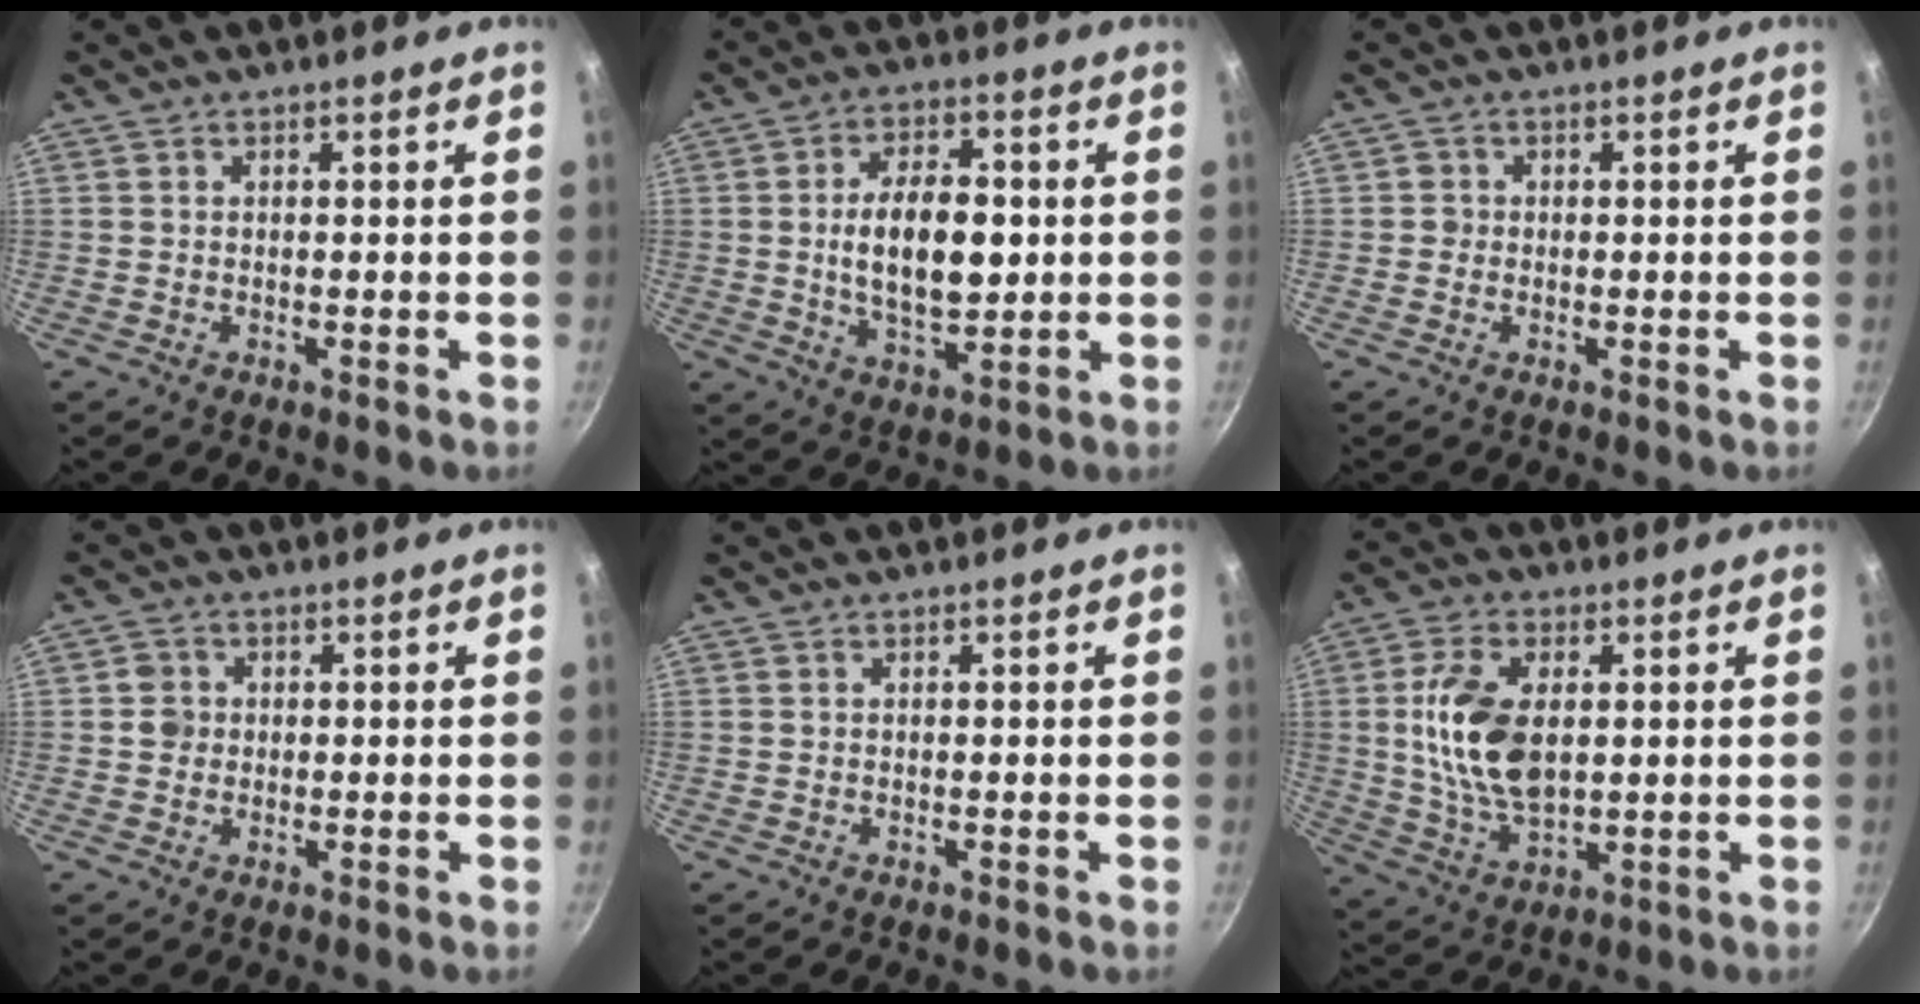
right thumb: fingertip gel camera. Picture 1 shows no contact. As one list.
[{"total": 12.9, "force": [0.6, 6.8, 11.0], "torque": [-0.167, -0.002, 0.014]}, {"total": 1.4, "force": [-0.1, 1.3, 0.3], "torque": [0.002, 0.004, -0.003]}, {"total": 3.0, "force": [0.2, 2.8, 1.1], "torque": [-0.006, 0.004, 0.001]}, {"total": 0.0}, {"total": 14.2, "force": [1.8, 7.9, 11.7], "torque": [-0.224, -0.006, 0.040]}]